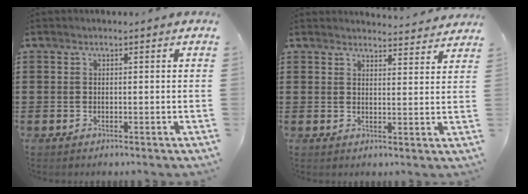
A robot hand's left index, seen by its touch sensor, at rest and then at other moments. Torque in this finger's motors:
{"motor_torque": [2.07, -0.07, -0.02, -0.01]}